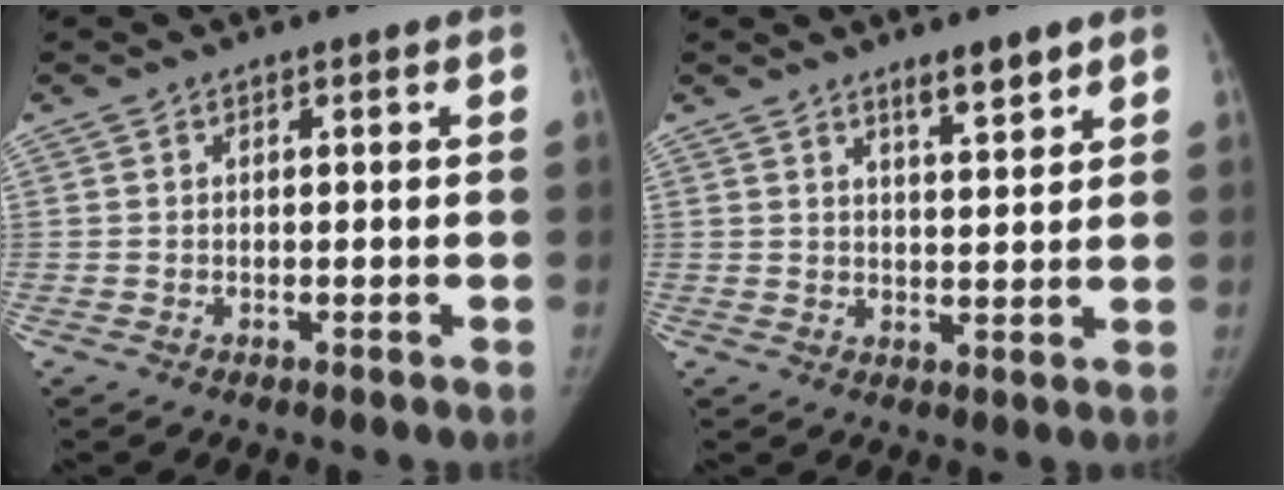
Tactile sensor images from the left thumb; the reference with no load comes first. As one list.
[{"total": 4.1, "force": [3.2, 0.6, 2.6], "torque": [-0.034, -0.027, 0.051]}]